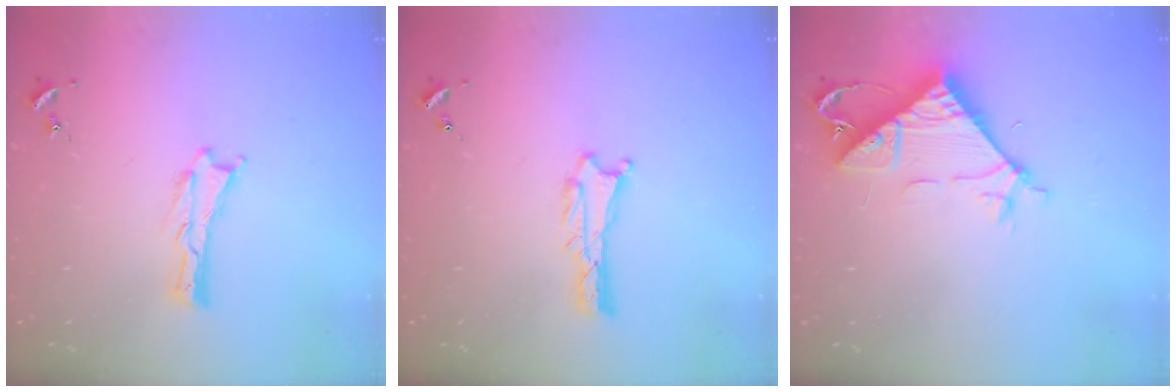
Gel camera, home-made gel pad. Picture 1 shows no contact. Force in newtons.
{"total": 0.9, "press": 0.8, "slide": 0.1}
{"total": 9.7, "press": 9.7, "slide": 0.8}